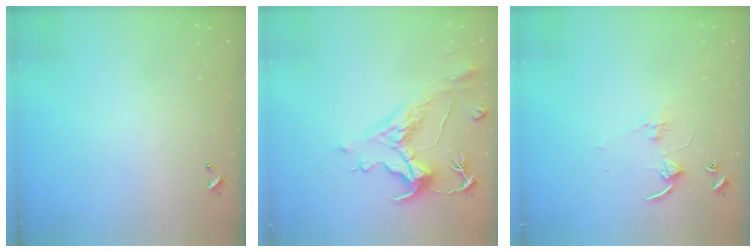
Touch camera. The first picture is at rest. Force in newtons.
{"total": 1.5, "press": 0.4, "slide": 1.4}
{"total": 2.7, "press": 2.7, "slide": 0.2}